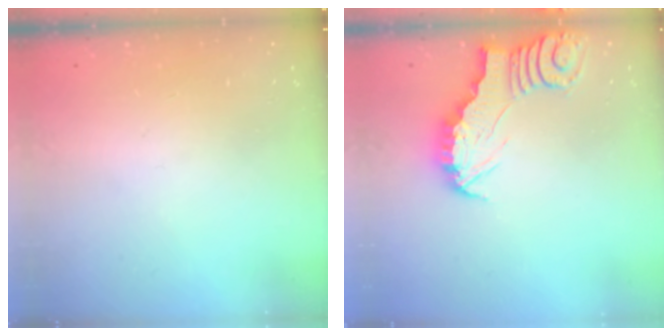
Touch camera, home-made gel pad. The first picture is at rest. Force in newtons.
{"total": 2.7, "press": 2.7, "slide": 0.2}